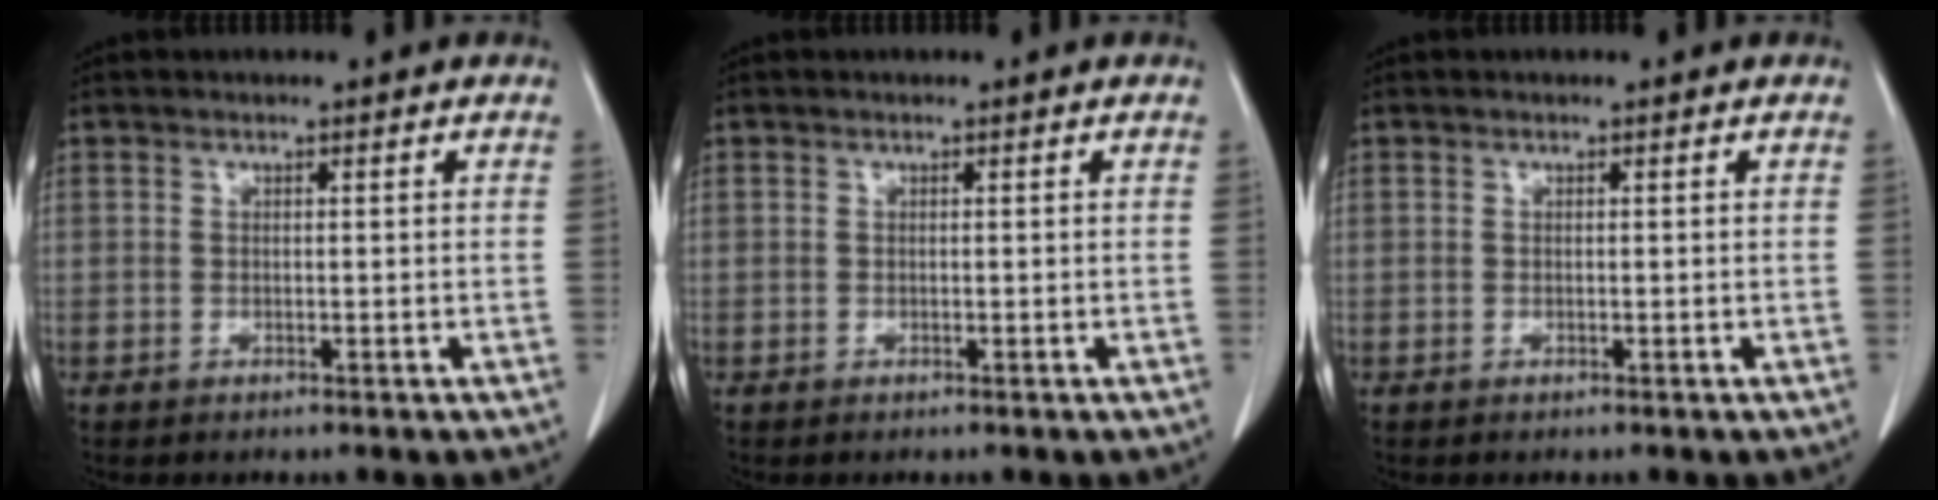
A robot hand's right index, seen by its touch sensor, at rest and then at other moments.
{"total": 0.0}
{"total": 0.0}